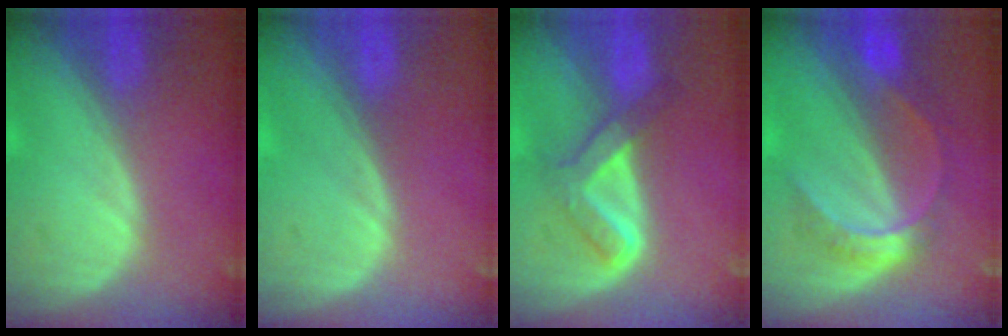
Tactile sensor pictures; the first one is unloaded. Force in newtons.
{"total": 0.0}
{"total": 5.1, "press": 5.0, "slide": 0.7}
{"total": 6.7, "press": 5.7, "slide": 3.4}